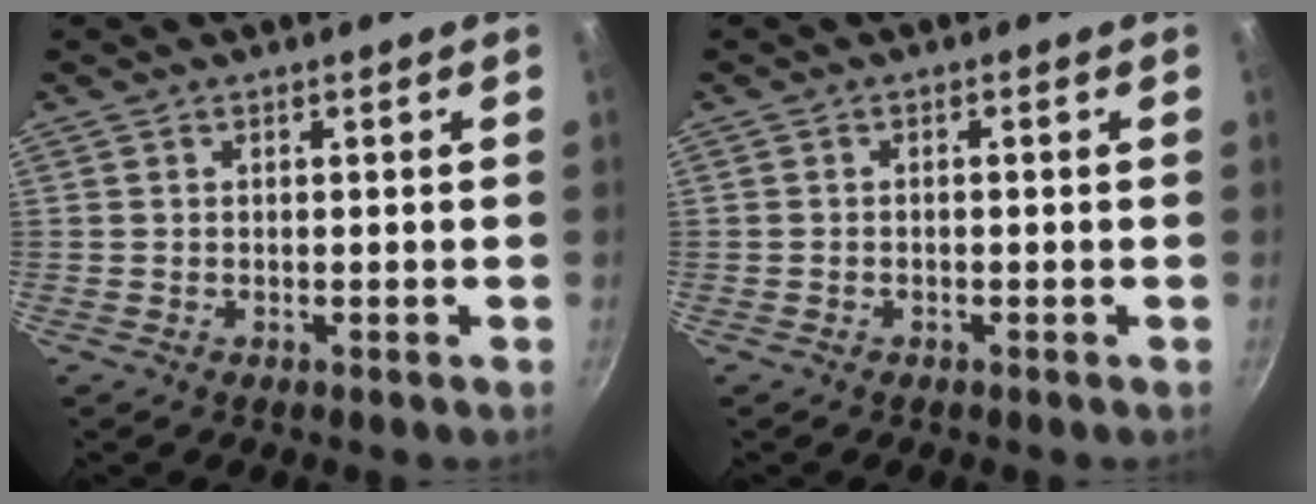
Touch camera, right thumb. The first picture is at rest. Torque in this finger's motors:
{"motor_torque": [-0.03, 0.37, -0.20, -0.06, 0.05]}